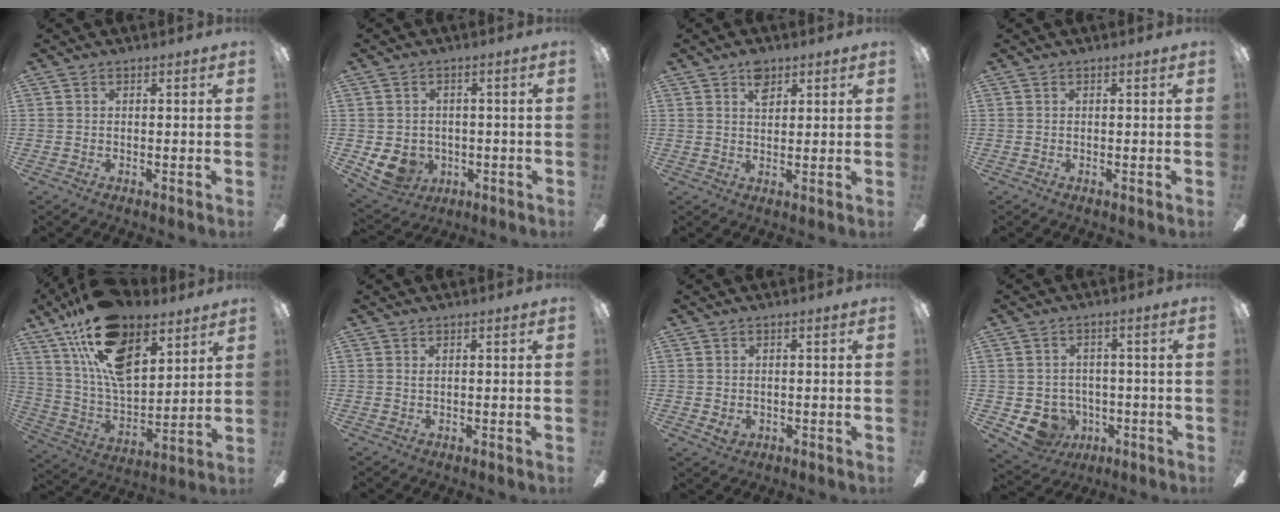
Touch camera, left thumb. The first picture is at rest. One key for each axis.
{"total": 7.0, "fx": -1.6, "fy": 6.2, "fz": 2.9, "tx": -0.082, "ty": 0.007, "tz": -0.026}
{"total": 4.4, "fx": 2.7, "fy": 2.6, "fz": 2.4, "tx": -0.029, "ty": -0.006, "tz": 0.045}
{"total": 0.0}
{"total": 20.6, "fx": 12.7, "fy": 10.0, "fz": 12.7, "tx": -0.252, "ty": -0.062, "tz": 0.227}
{"total": 0.6, "fx": 0.5, "fy": 0.1, "fz": 0.3, "tx": -0.007, "ty": 0.001, "tz": 0.008}
{"total": 2.1, "fx": 0.1, "fy": 1.7, "fz": 1.3, "tx": -0.022, "ty": -0.004, "tz": -0.001}
{"total": 6.9, "fx": -2.3, "fy": 6.2, "fz": 1.9, "tx": -0.078, "ty": 0.013, "tz": -0.038}